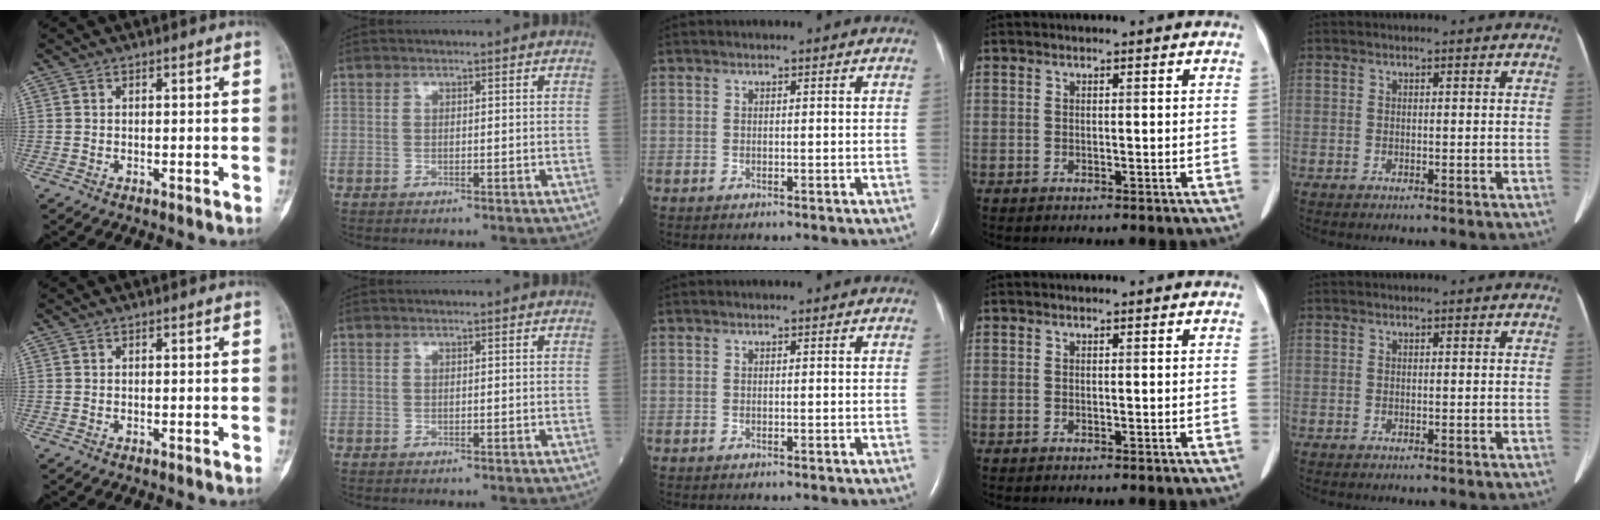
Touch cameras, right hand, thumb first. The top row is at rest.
{}